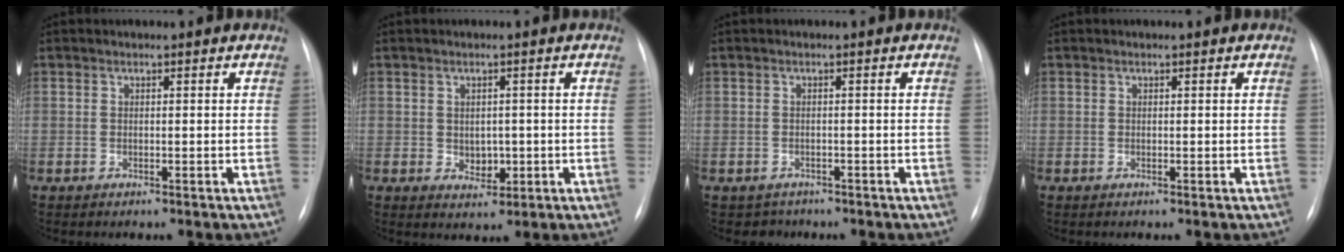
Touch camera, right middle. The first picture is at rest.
{"total": 3.0, "force": [-0.3, 2.2, 2.0], "torque": [-0.024, 0.002, 0.003]}
{"total": 2.2, "force": [-1.6, 1.4, -0.5], "torque": [0.001, 0.003, -0.024]}
{"total": 0.0}